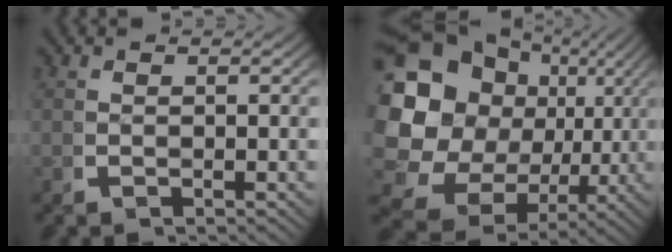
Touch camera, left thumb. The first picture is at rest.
{"total": 19.3, "force": [-0.6, 14.7, 12.4], "torque": [-0.253, -0.056, 0.005]}